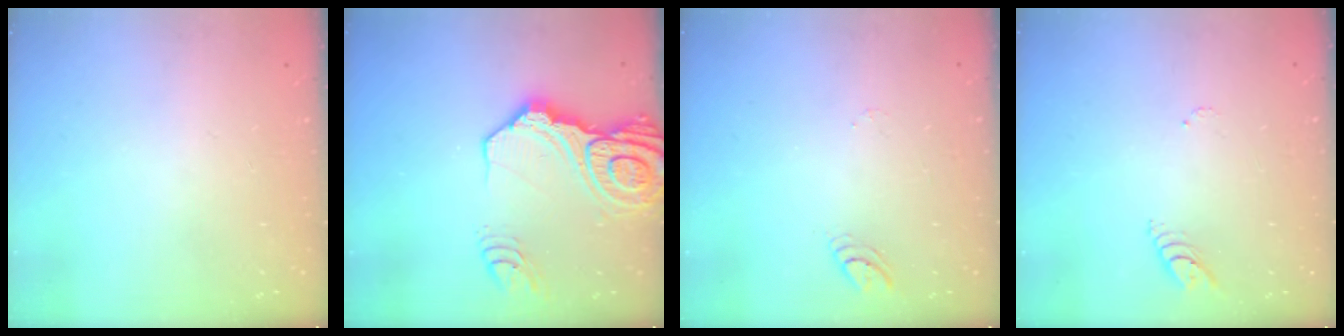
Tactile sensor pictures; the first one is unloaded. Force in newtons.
{"total": 23.0, "press": 22.8, "slide": 3.1}
{"total": 4.5, "press": 4.5, "slide": 0.5}
{"total": 3.1, "press": 3.1, "slide": 0.4}